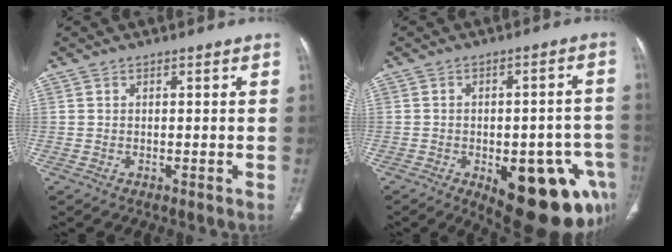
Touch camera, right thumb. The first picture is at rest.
{"total": 20.5, "force": [-8.3, 9.0, 16.4], "torque": [-0.141, 0.024, -0.090]}